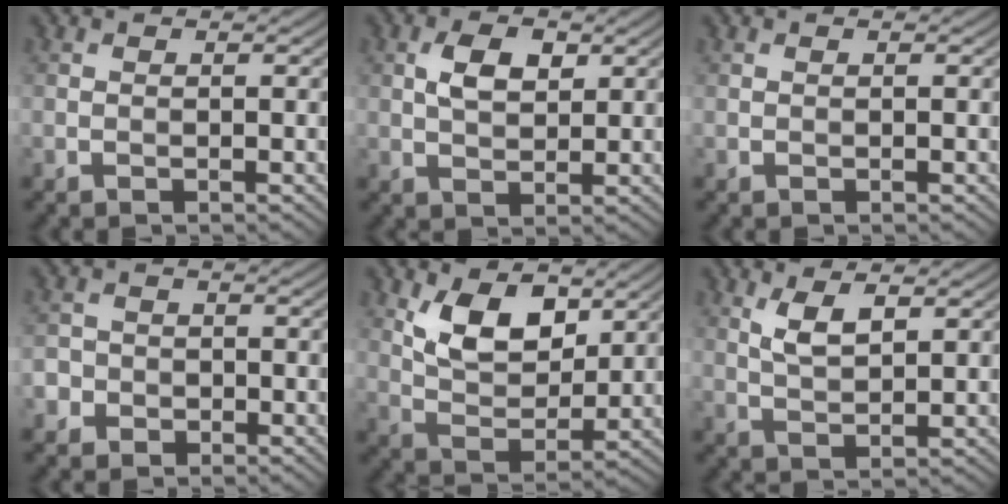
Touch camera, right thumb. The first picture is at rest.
{"total": 4.3, "force": [1.4, 2.4, 3.3], "torque": [-0.070, 0.007, 0.025]}
{"total": 0.0}
{"total": 3.3, "force": [-1.6, 2.8, 0.5], "torque": [-0.006, 0.000, -0.042]}
{"total": 8.3, "force": [4.0, 4.4, 5.8], "torque": [-0.115, -0.010, 0.071]}
{"total": 3.8, "force": [2.0, 1.2, 3.0], "torque": [-0.070, -0.001, 0.042]}